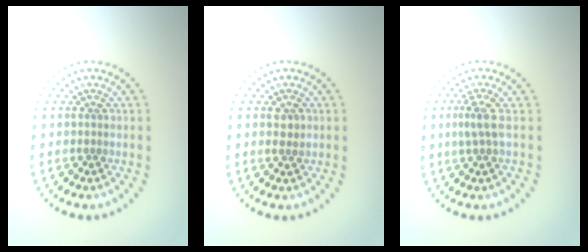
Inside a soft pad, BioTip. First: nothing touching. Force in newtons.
{"total": 1.2, "press": 1.2, "slide": 0.2}
{"total": 1.7, "press": 1.4, "slide": 0.9}